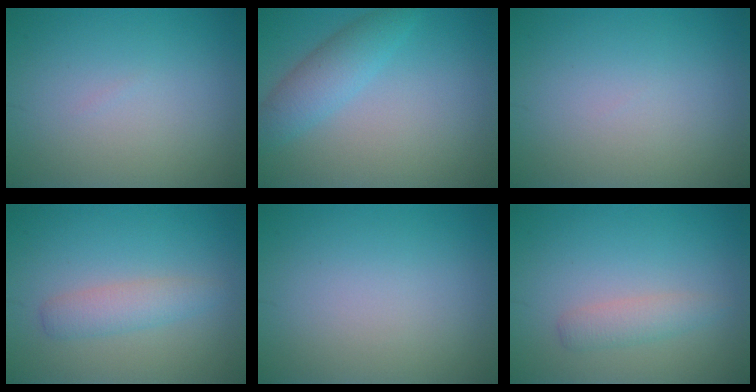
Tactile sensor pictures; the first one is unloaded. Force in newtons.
{"total": 3.3, "press": 3.3, "slide": 0.2}
{"total": 0.0}
{"total": 2.3, "press": 2.3, "slide": 0.0}
{"total": 0.0}
{"total": 1.8, "press": 1.8, "slide": 0.0}